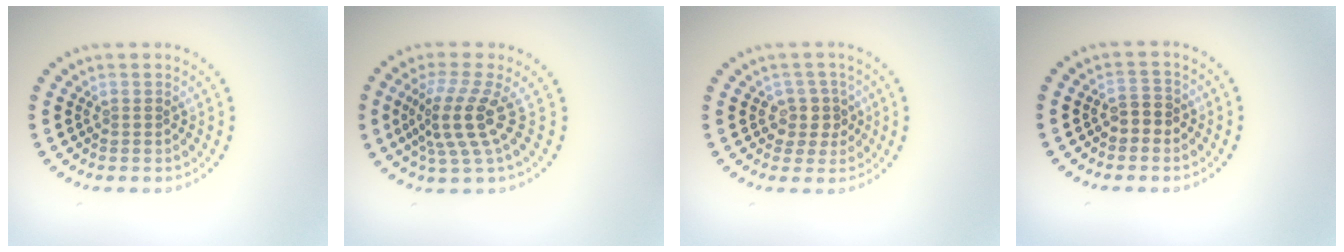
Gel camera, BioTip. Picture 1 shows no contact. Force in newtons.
{"total": 4.3, "press": 3.0, "slide": 3.0}
{"total": 2.3, "press": 2.0, "slide": 1.2}
{"total": 1.9, "press": 1.7, "slide": 0.7}